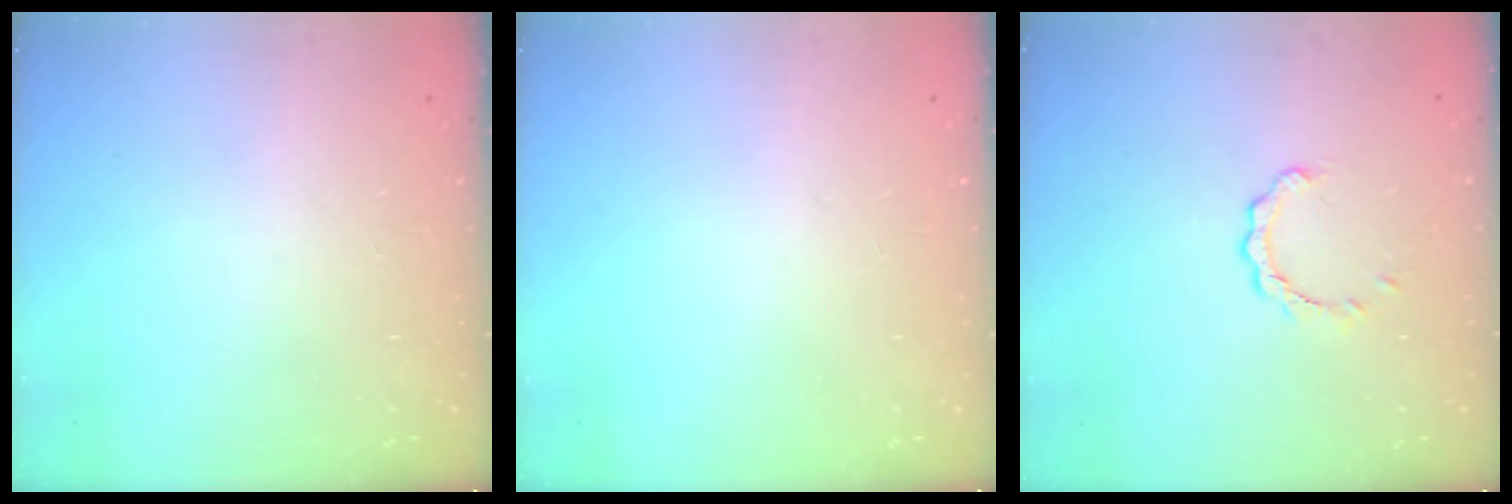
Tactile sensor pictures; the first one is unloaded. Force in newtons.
{"total": 0.0}
{"total": 2.6, "press": 2.6, "slide": 0.3}